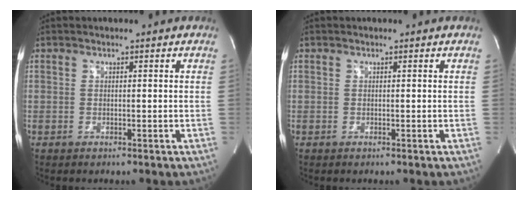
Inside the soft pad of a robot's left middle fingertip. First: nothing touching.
{"total": 0.0}